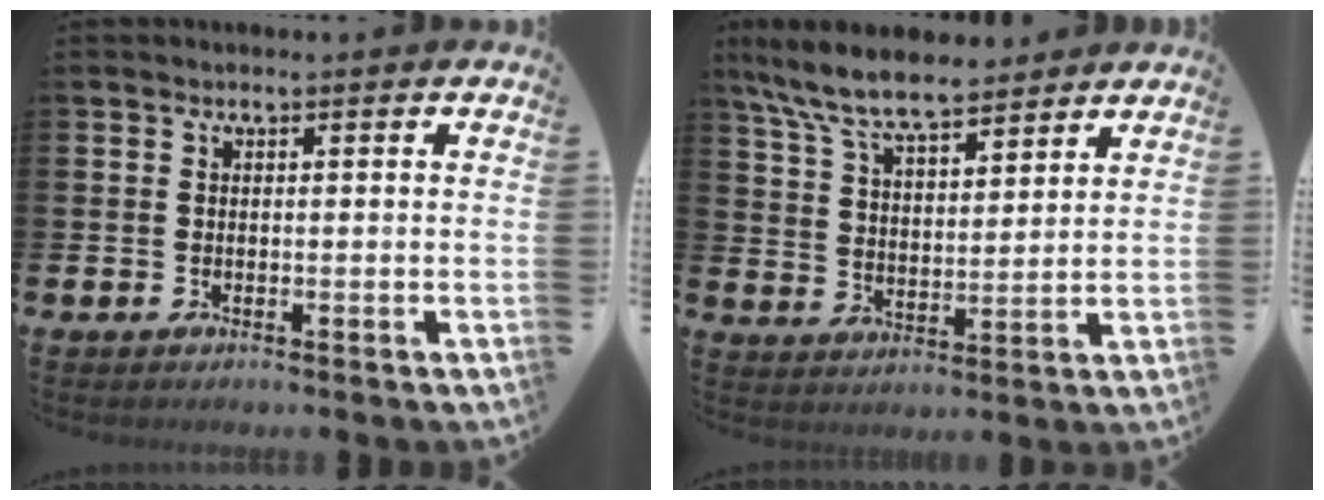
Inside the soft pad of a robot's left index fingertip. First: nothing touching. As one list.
[{"total": 9.1, "force": [8.3, 1.9, 3.3], "torque": [-0.098, -0.035, 0.153]}]